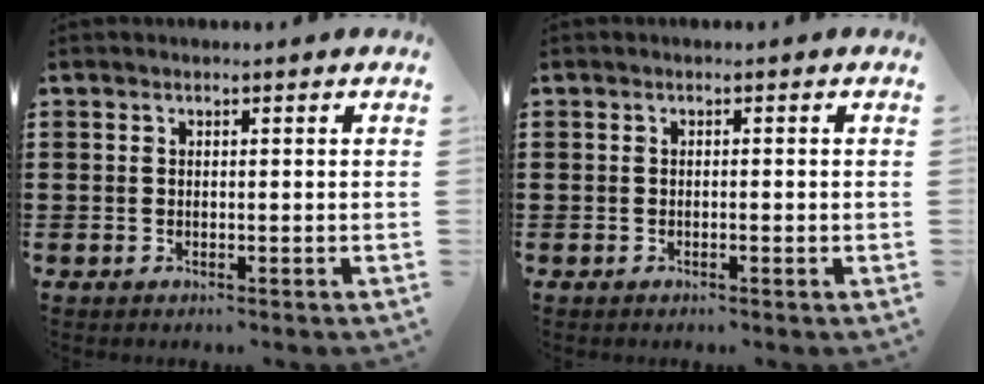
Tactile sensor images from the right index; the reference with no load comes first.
{"total": 0.5, "force": [-0.3, 0.1, 0.4], "torque": [-0.007, -0.002, -0.006]}